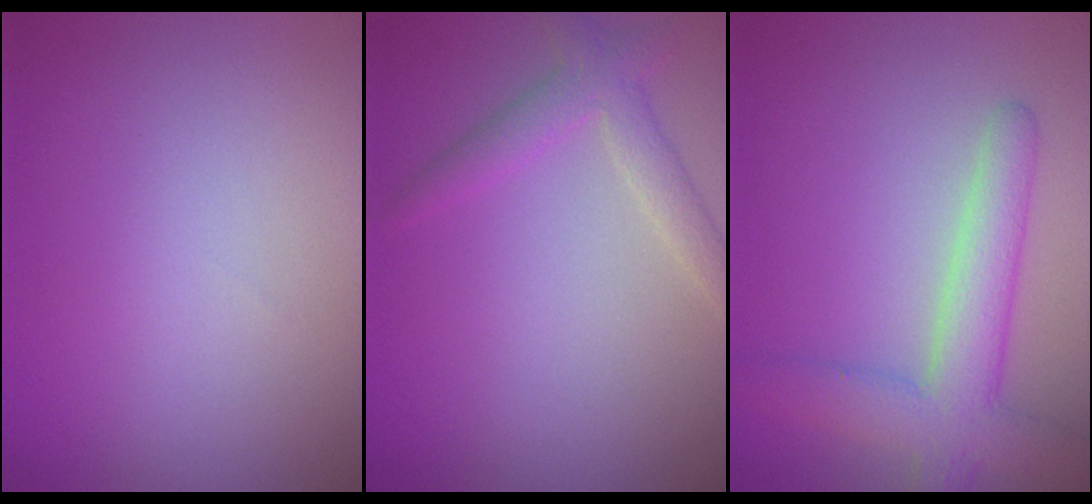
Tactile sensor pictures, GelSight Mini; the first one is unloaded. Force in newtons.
{"total": 2.6, "press": 2.6, "slide": 0.2}
{"total": 4.9, "press": 4.9, "slide": 0.3}